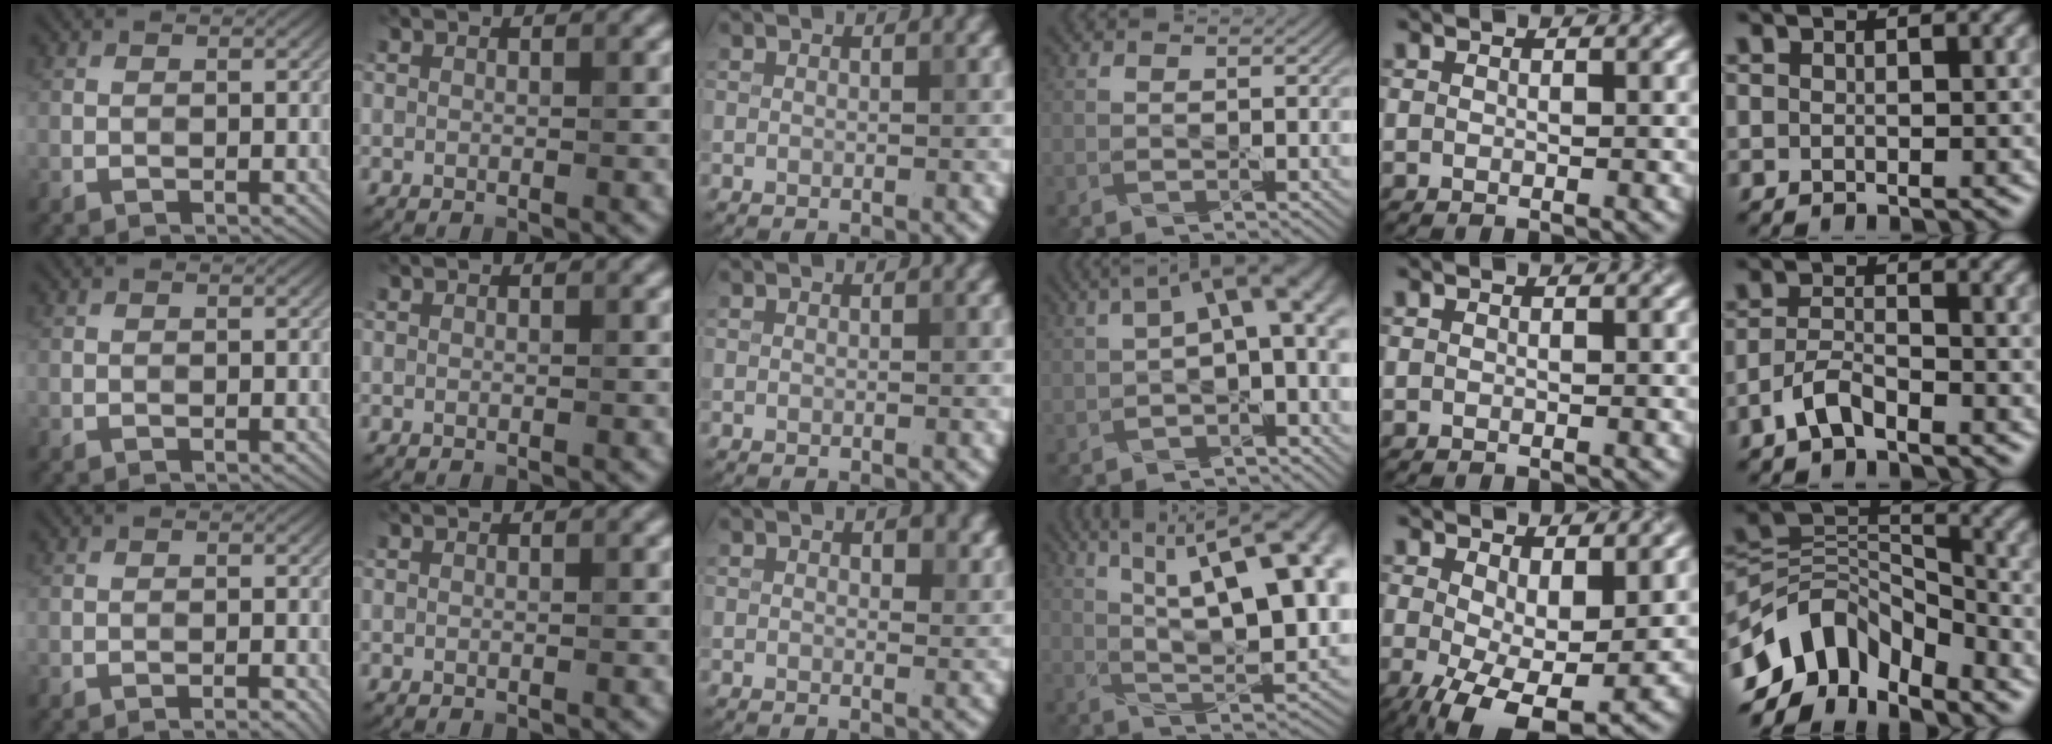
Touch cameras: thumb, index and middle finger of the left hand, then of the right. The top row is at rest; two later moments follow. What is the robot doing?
{"motion": "pour", "object": "sugar"}